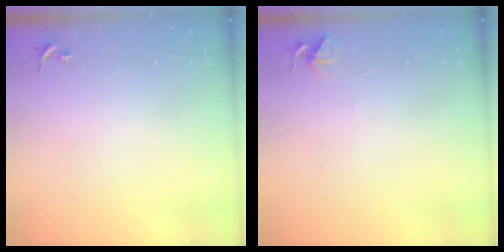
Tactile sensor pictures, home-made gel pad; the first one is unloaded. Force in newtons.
{"total": 5.1, "press": 5.1, "slide": 0.5}